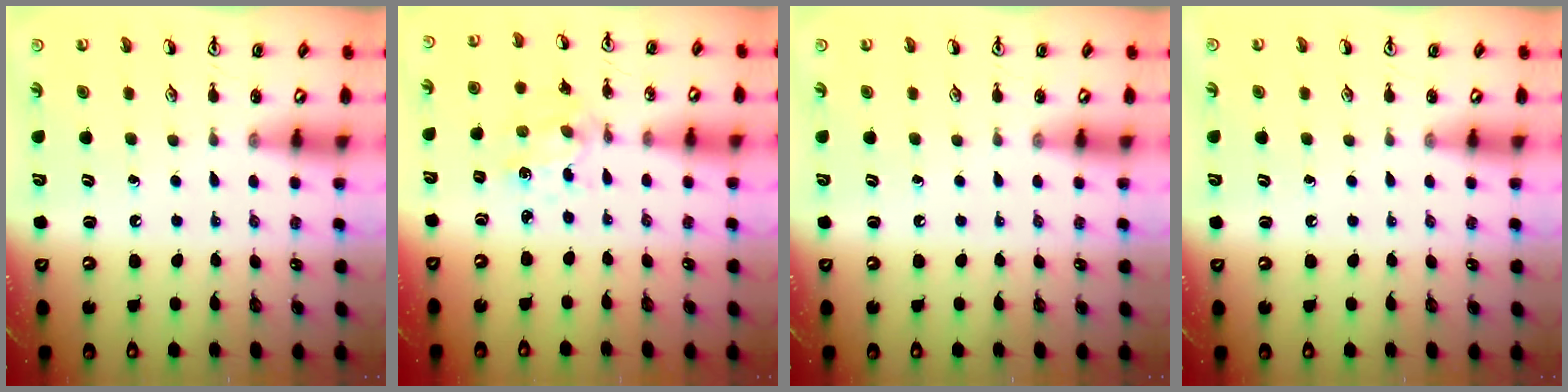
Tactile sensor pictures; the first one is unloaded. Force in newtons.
{"total": 1.4, "press": 1.4, "slide": 0.3}
{"total": 0.0}
{"total": 0.0}